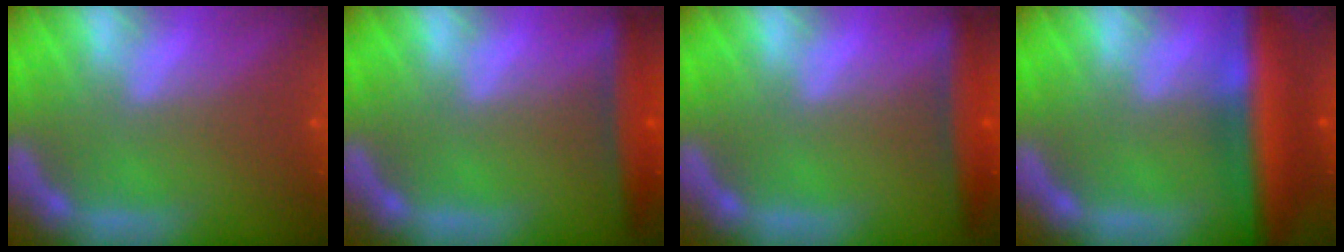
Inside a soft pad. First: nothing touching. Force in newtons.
{"total": 4.0}
{"total": 4.0}
{"total": 8.9}